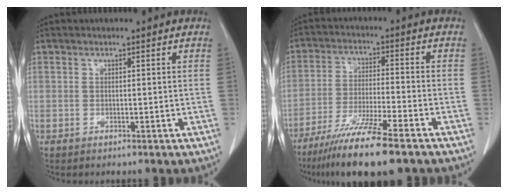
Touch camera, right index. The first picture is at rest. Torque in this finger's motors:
{"motor_torque": [1.25, -0.89, 0.69, 0.21]}